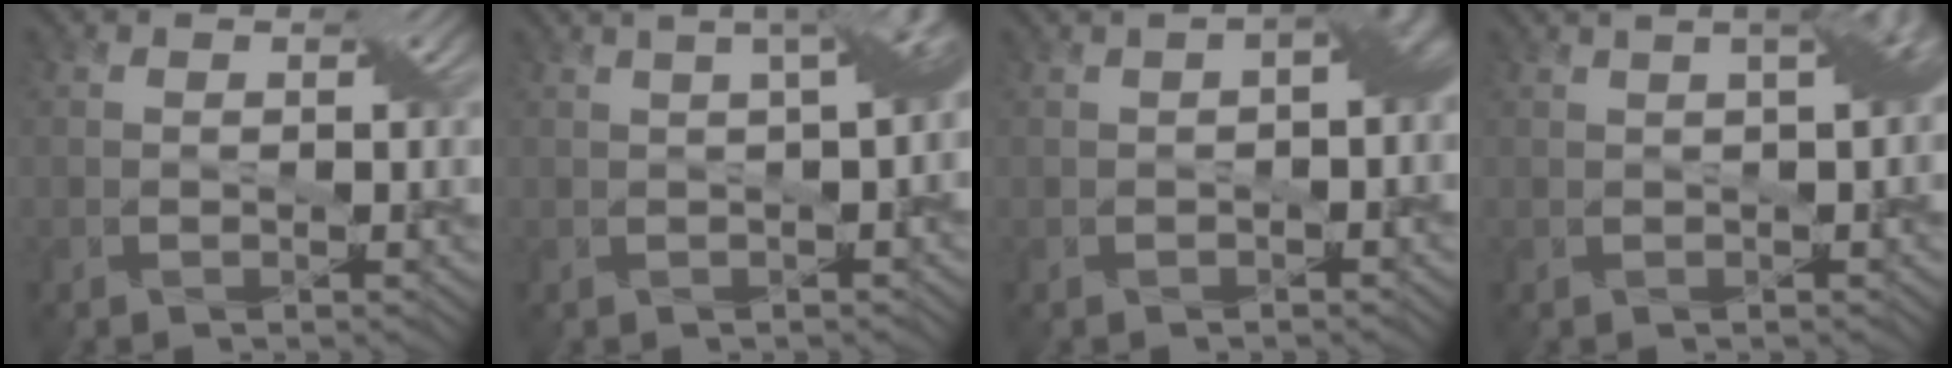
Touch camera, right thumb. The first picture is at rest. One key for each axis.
{"total": 8.8, "fx": 1.8, "fy": 3.5, "fz": 7.9, "tx": -0.065, "ty": 0.047, "tz": 0.004}
{"total": 5.4, "fx": 0.2, "fy": 2.4, "fz": 4.8, "tx": -0.057, "ty": 0.010, "tz": 0.008}
{"total": 5.0, "fx": 1.4, "fy": 1.6, "fz": 4.5, "tx": -0.042, "ty": 0.028, "tz": 0.007}